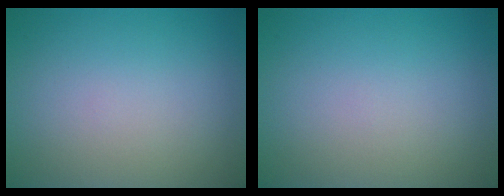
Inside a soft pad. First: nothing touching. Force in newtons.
{"total": 0.0}